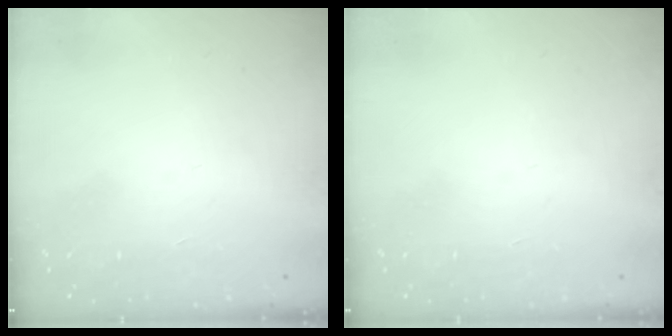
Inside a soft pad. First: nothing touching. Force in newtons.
{"total": 0.0}